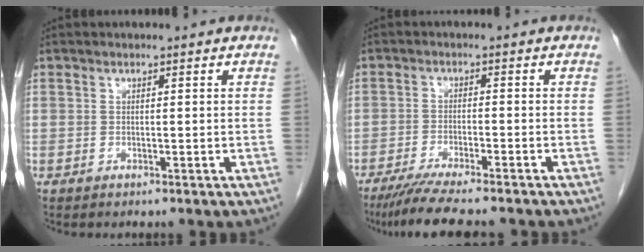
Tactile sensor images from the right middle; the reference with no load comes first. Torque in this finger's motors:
{"motor_torque": [1.07, -1.07, 0.20, 0.05]}